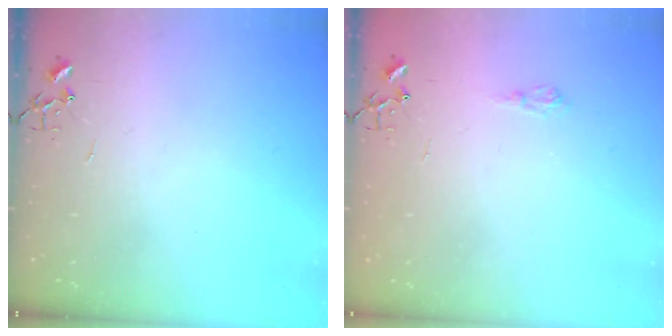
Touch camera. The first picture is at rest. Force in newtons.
{"total": 5.8, "press": 5.8, "slide": 0.7}